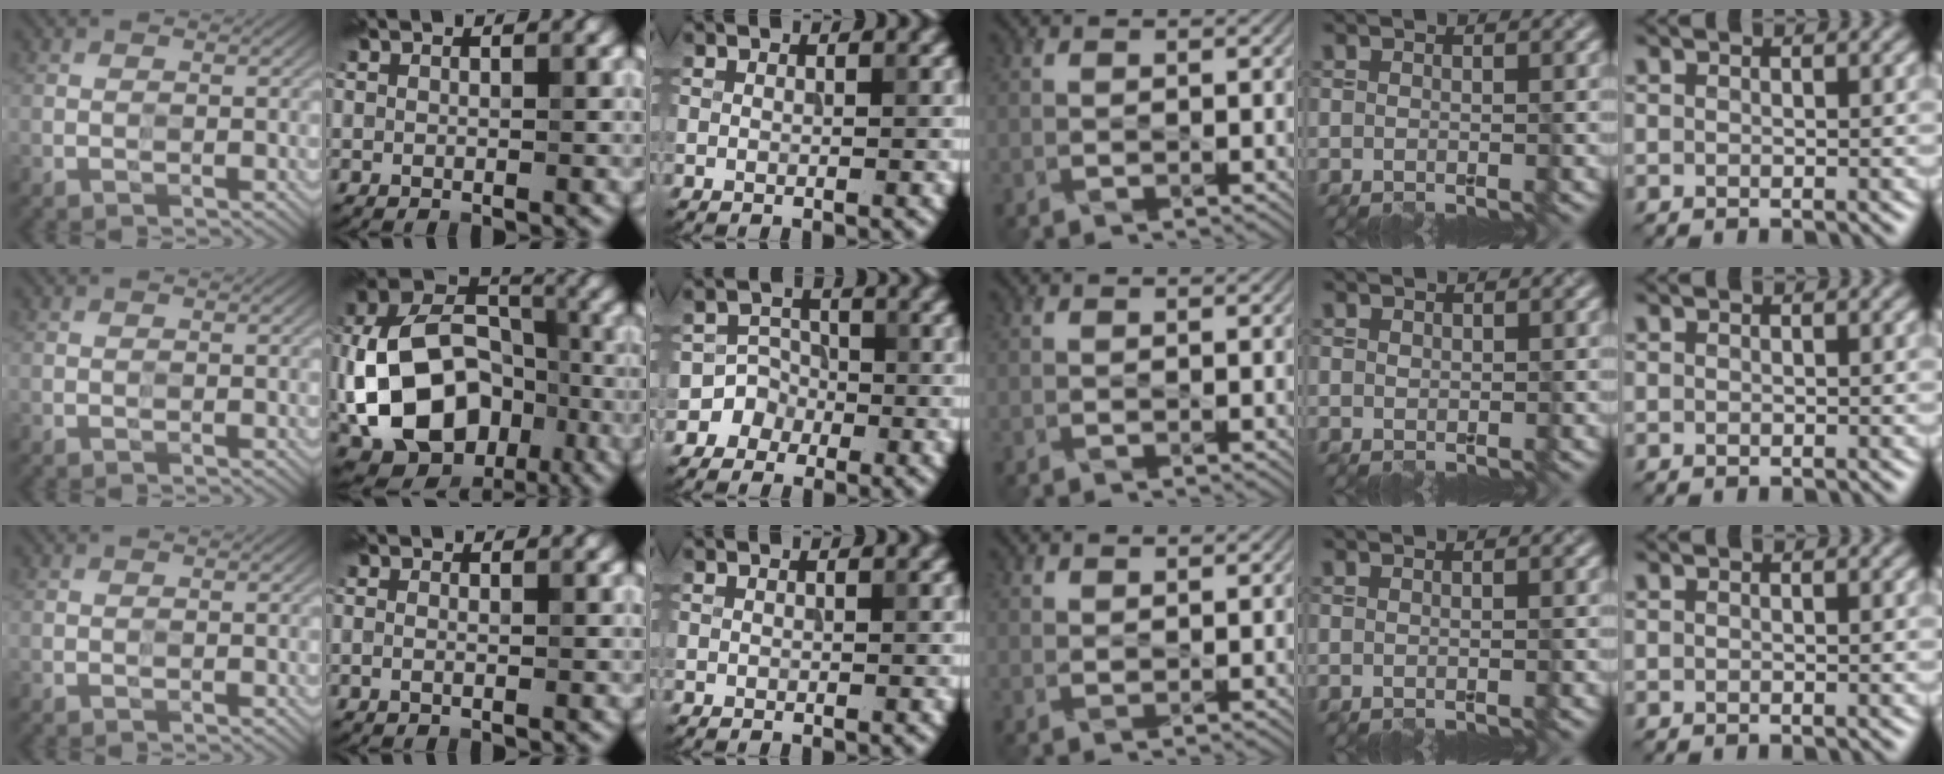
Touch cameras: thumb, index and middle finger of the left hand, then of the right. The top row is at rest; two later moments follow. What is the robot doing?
{"motion": "wipe", "object": "paper plate"}